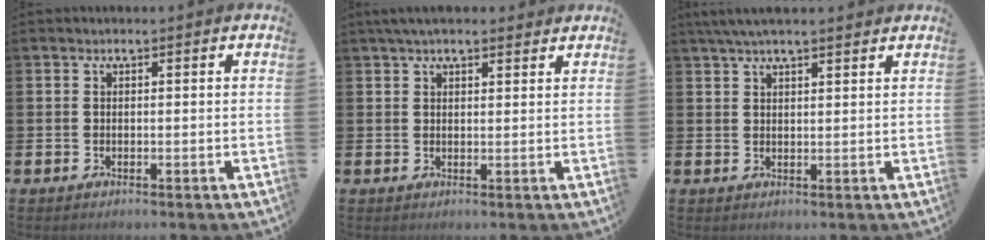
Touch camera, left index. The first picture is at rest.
{"total": 3.3, "force": [2.9, 0.9, 1.3], "torque": [-0.027, -0.003, 0.051]}
{"total": 4.0, "force": [3.3, 0.8, 2.0], "torque": [-0.043, -0.002, 0.061]}